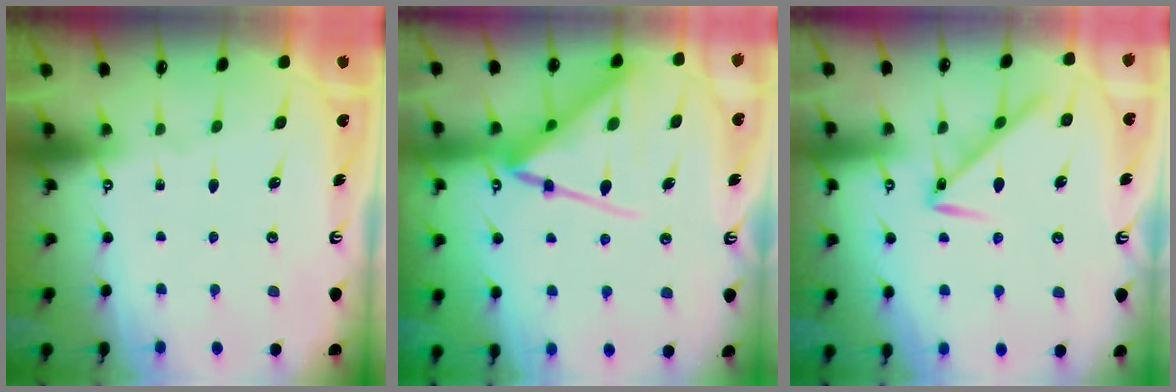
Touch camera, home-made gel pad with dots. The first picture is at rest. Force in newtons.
{"total": 14.9, "press": 14.8, "slide": 1.5}
{"total": 8.3, "press": 8.3, "slide": 0.7}